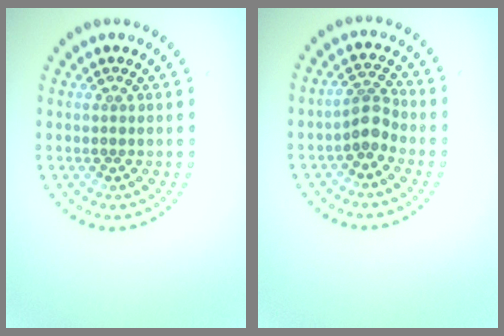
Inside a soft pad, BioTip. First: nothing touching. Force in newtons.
{"total": 2.4, "press": 1.9, "slide": 1.6}